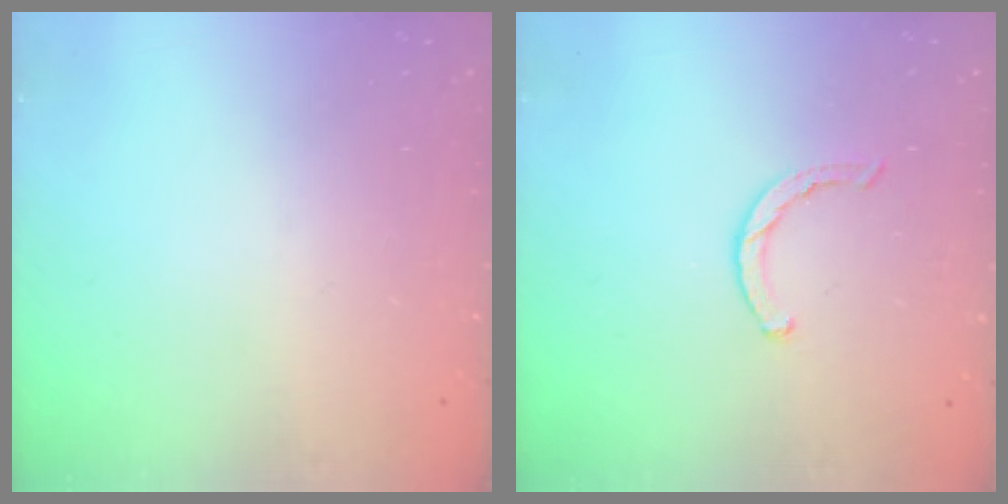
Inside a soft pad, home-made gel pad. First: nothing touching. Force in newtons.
{"total": 1.8, "press": 1.8, "slide": 0.3}